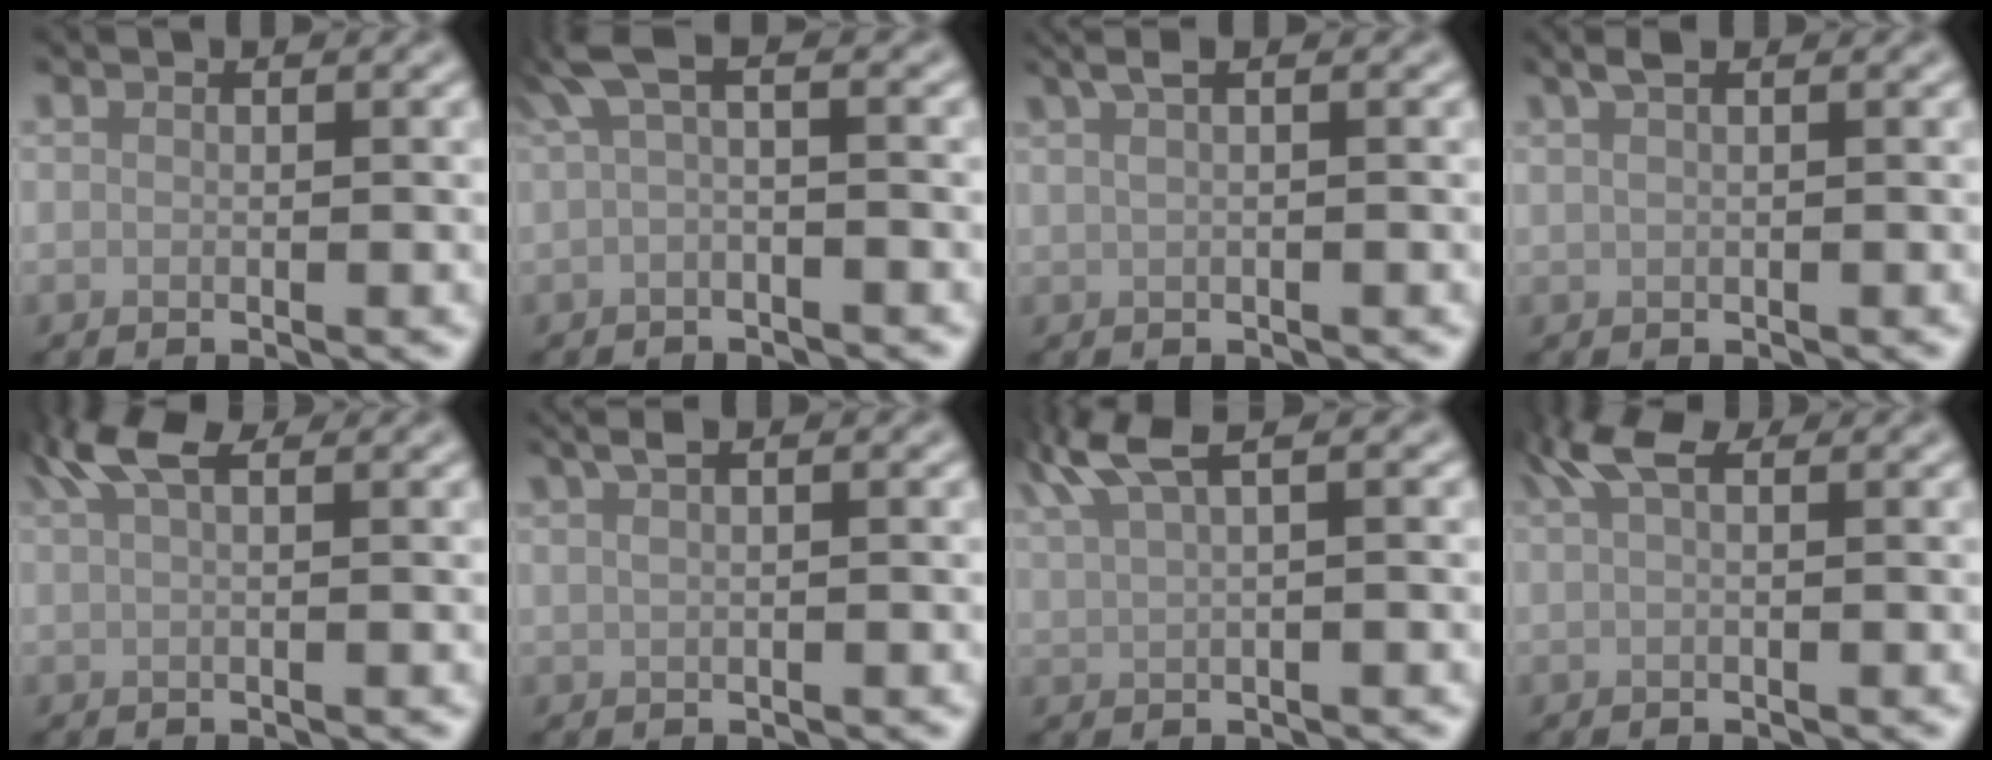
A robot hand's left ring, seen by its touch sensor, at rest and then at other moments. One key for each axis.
{"total": 3.1, "fx": 0.7, "fy": 0.8, "fz": 2.9, "tx": -0.053, "ty": 0.005, "tz": 0.006}
{"total": 2.5, "fx": 1.4, "fy": 0.7, "fz": 1.9, "tx": -0.031, "ty": 0.005, "tz": 0.016}
{"total": 1.7, "fx": 1.1, "fy": 0.5, "fz": 1.2, "tx": -0.022, "ty": 0.004, "tz": 0.015}
{"total": 3.6, "fx": 2.4, "fy": 0.9, "fz": 2.6, "tx": -0.050, "ty": 0.013, "tz": 0.042}
{"total": 2.5, "fx": 1.5, "fy": 0.9, "fz": 1.8, "tx": -0.026, "ty": 0.007, "tz": 0.012}
{"total": 4.6, "fx": 3.0, "fy": 1.1, "fz": 3.3, "tx": -0.067, "ty": 0.022, "tz": 0.056}
{"total": 3.1, "fx": 1.8, "fy": 0.9, "fz": 2.4, "tx": -0.044, "ty": 0.011, "tz": 0.029}